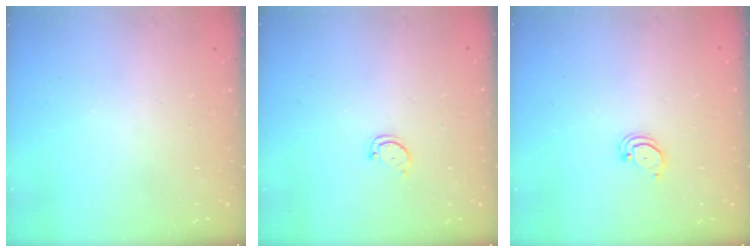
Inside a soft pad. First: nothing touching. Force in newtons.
{"total": 2.3, "press": 2.3, "slide": 0.4}
{"total": 2.1, "press": 2.1, "slide": 0.2}